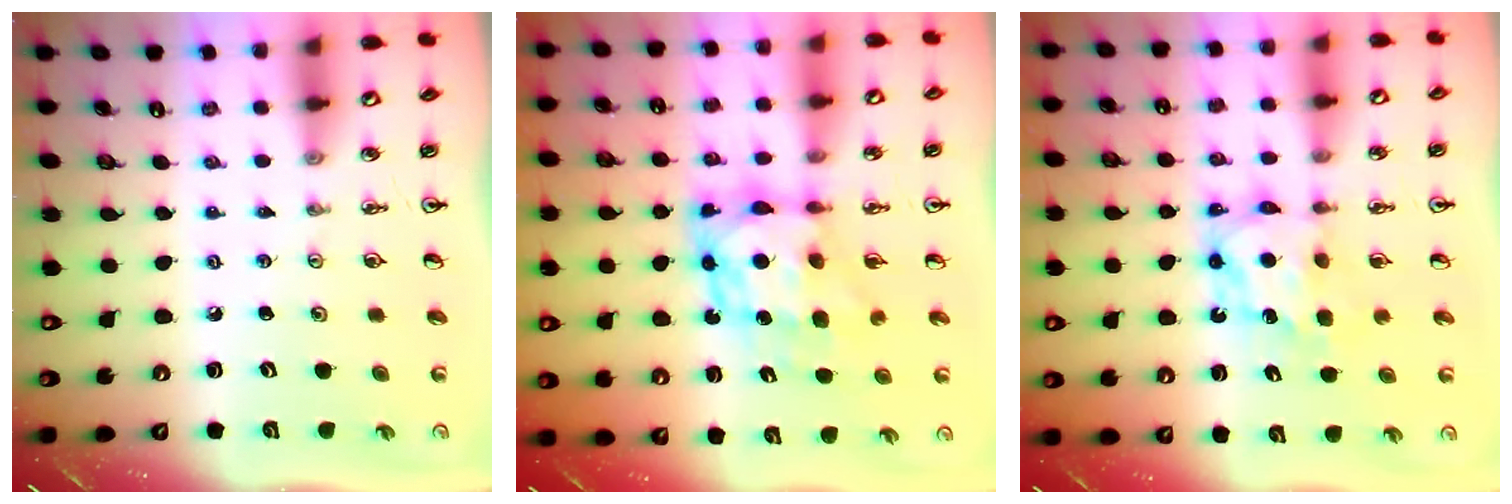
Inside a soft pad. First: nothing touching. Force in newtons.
{"total": 8.7, "press": 8.7, "slide": 0.8}
{"total": 6.7, "press": 6.7, "slide": 0.5}